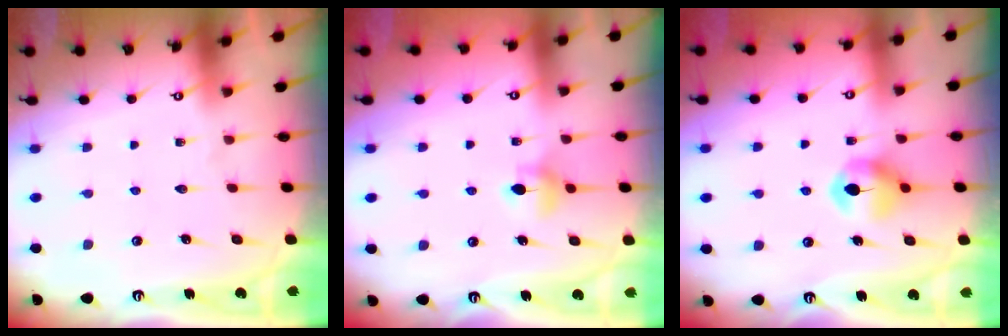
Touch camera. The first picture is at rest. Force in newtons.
{"total": 5.9, "press": 5.9, "slide": 0.5}
{"total": 7.4, "press": 7.4, "slide": 0.6}